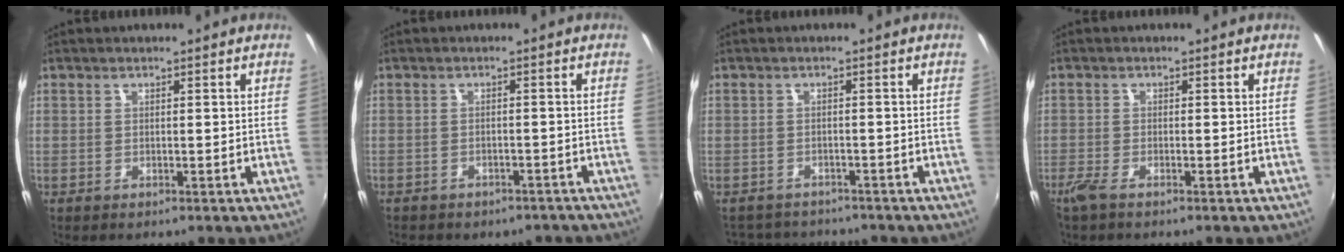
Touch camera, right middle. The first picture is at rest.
{"total": 7.1, "force": [-5.9, 3.1, 2.4], "torque": [-0.056, -0.012, -0.068]}
{"total": 7.1, "force": [-6.5, 2.4, 1.4], "torque": [-0.040, -0.001, -0.095]}
{"total": 2.5, "force": [-1.9, 0.4, 1.6], "torque": [-0.040, -0.009, -0.039]}